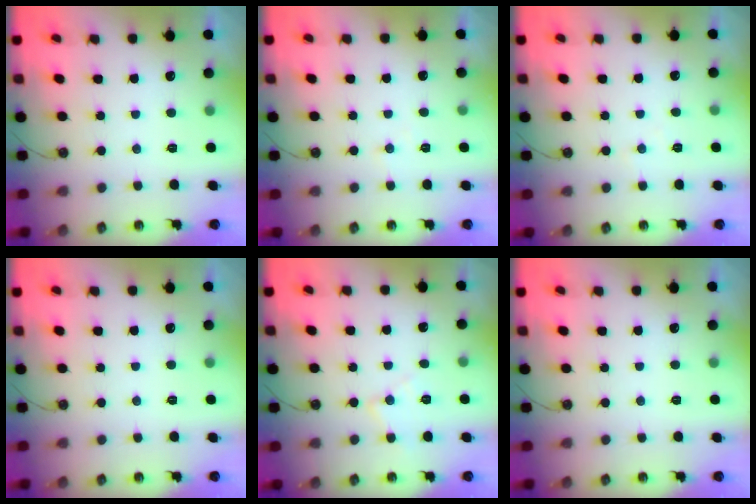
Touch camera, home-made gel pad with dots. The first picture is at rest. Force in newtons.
{"total": 4.7, "press": 4.6, "slide": 0.6}
{"total": 3.2, "press": 3.1, "slide": 0.7}
{"total": 0.0}
{"total": 7.4, "press": 7.3, "slide": 0.5}
{"total": 0.0}